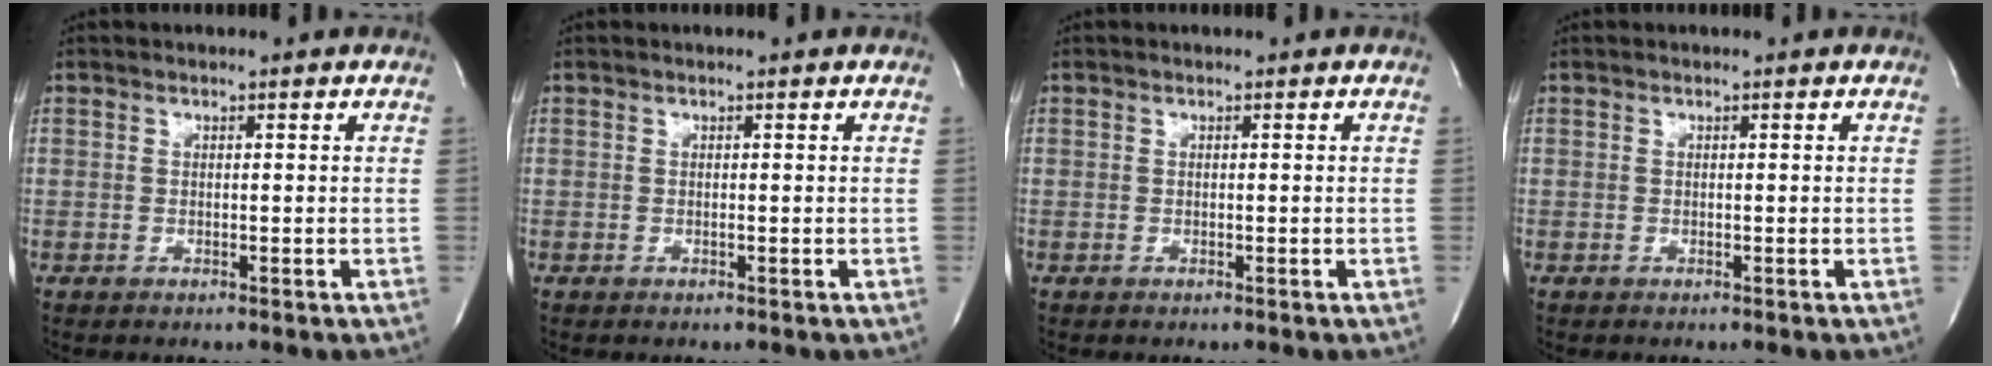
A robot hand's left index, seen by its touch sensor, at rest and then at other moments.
{"total": 0.0}
{"total": 0.0}
{"total": 0.0}